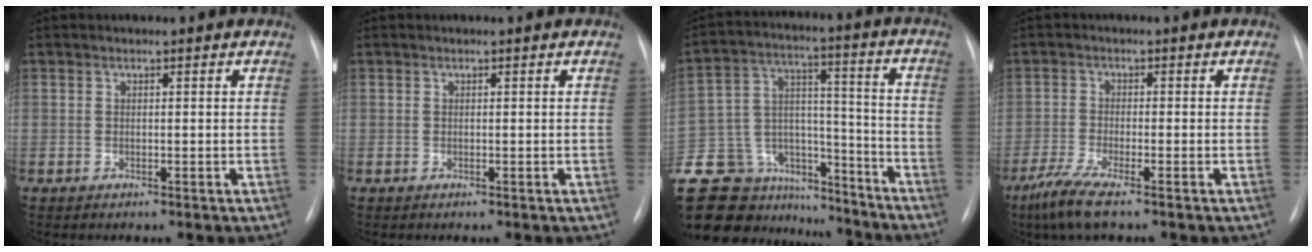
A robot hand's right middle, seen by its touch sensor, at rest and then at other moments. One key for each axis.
{"total": 0.0}
{"total": 26.8, "fx": -20.8, "fy": 14.4, "fz": 8.9, "tx": -0.242, "ty": 0.049, "tz": -0.323}
{"total": 5.2, "fx": -3.6, "fy": 0.3, "fz": 3.8, "tx": -0.089, "ty": -0.018, "tz": -0.070}